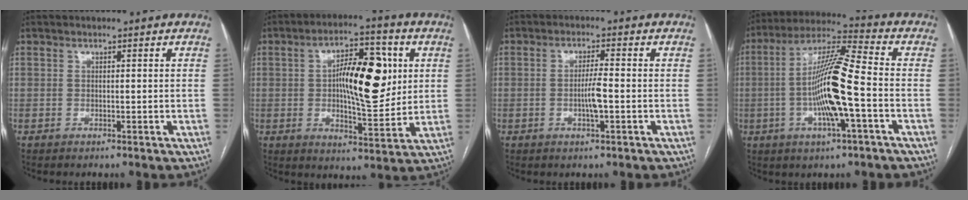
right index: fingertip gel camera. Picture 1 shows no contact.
{"total": 13.5, "force": [2.2, 4.5, 12.5], "torque": [-0.203, 0.016, 0.036]}
{"total": 3.9, "force": [-0.9, 0.2, 3.8], "torque": [-0.072, -0.002, -0.017]}
{"total": 13.9, "force": [-2.7, 0.7, 13.6], "torque": [-0.259, 0.005, -0.054]}